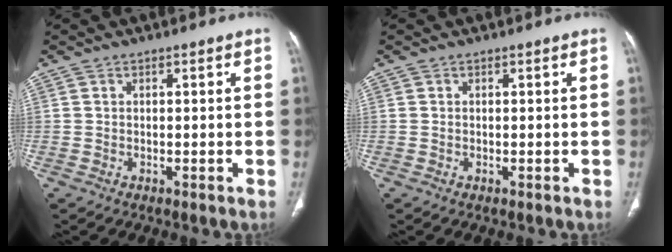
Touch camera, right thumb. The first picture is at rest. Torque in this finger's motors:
{"motor_torque": [-0.30, 0.24, -0.05, 0.52, 0.05]}